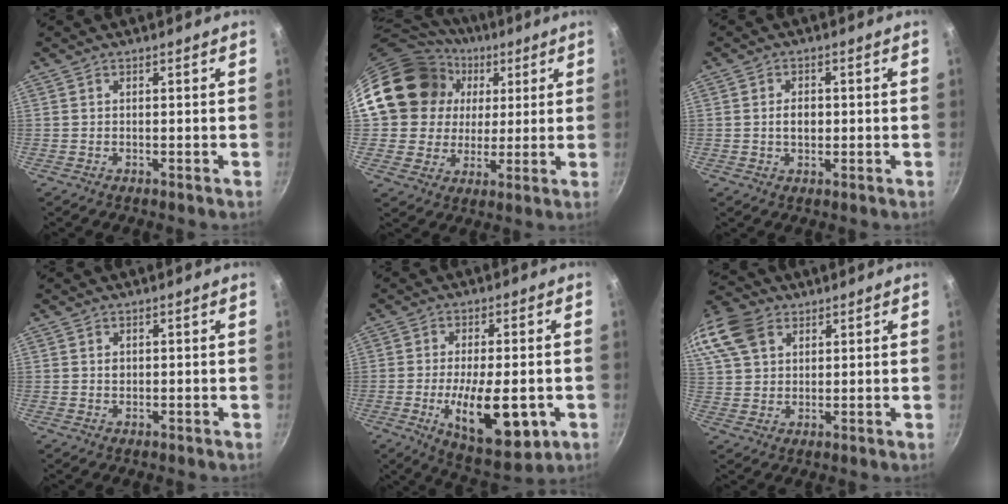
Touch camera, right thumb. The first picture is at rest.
{"total": 19.7, "force": [5.4, 17.1, 8.1], "torque": [-0.136, 0.017, 0.099]}
{"total": 3.4, "force": [-0.1, 2.4, 2.4], "torque": [-0.027, 0.004, -0.002]}
{"total": 1.0, "force": [0.2, 0.8, 0.5], "torque": [-0.005, -0.001, 0.004]}
{"total": 15.4, "force": [-4.0, 6.2, 13.5], "torque": [-0.191, 0.000, -0.051]}
{"total": 16.7, "force": [7.8, 11.8, 8.8], "torque": [-0.208, 0.026, 0.148]}